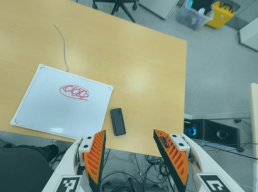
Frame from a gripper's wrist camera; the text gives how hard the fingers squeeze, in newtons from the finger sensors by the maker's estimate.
{"total": 0.0}